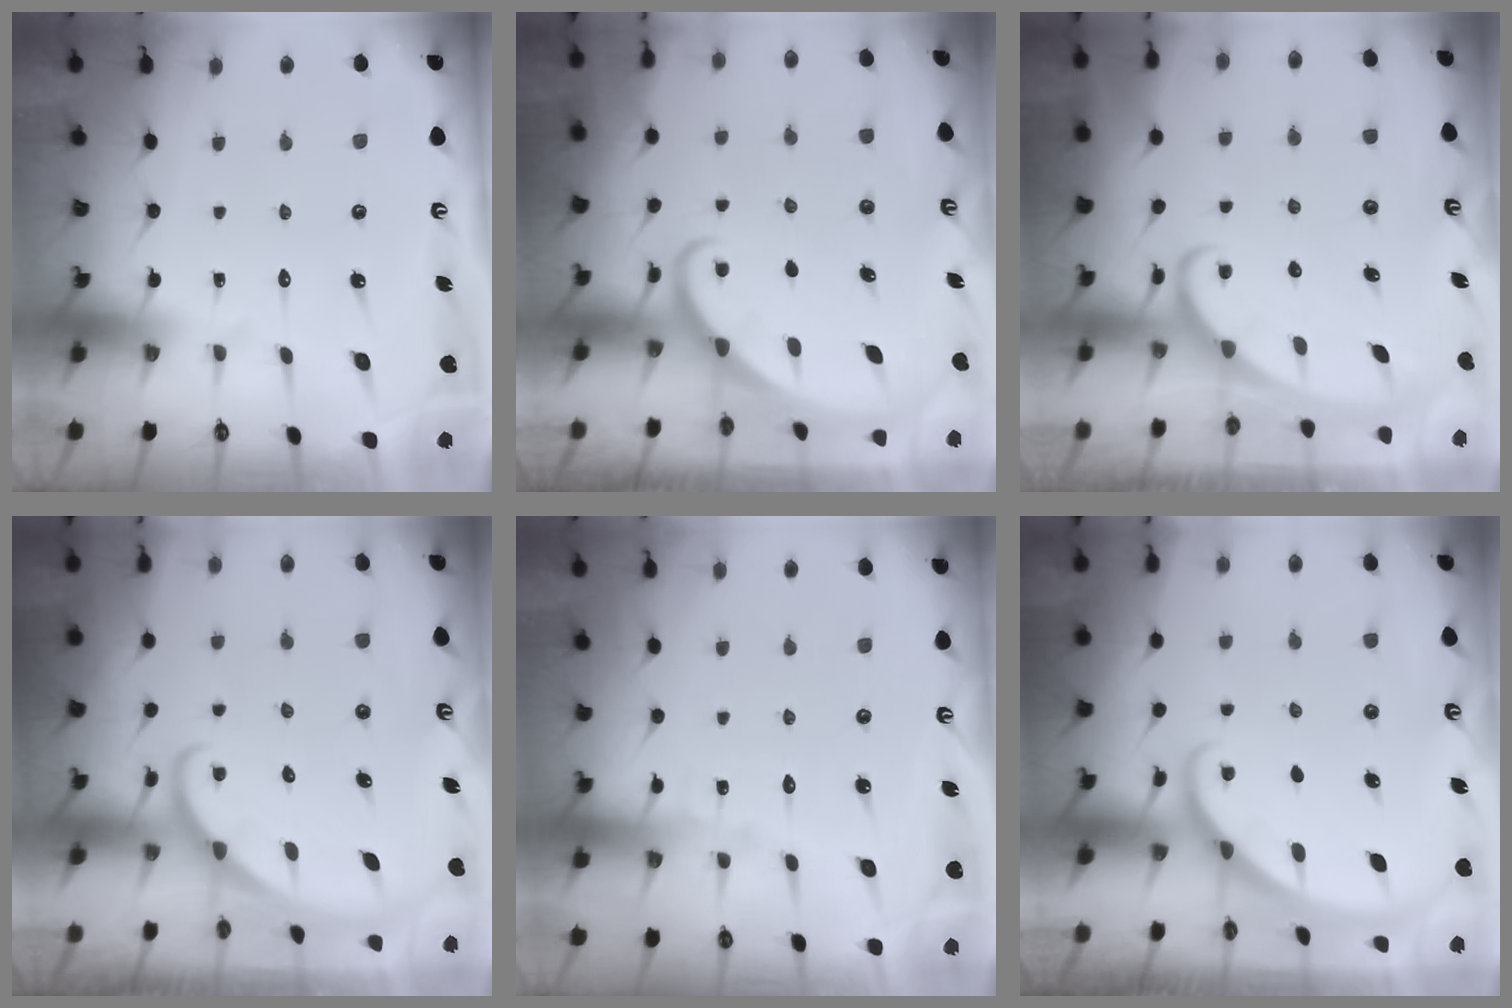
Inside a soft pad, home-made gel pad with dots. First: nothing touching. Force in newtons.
{"total": 2.1, "press": 2.1, "slide": 0.3}
{"total": 2.3, "press": 2.3, "slide": 0.3}
{"total": 1.9, "press": 1.9, "slide": 0.0}
{"total": 2.7, "press": 2.7, "slide": 0.3}
{"total": 1.8, "press": 1.8, "slide": 0.1}